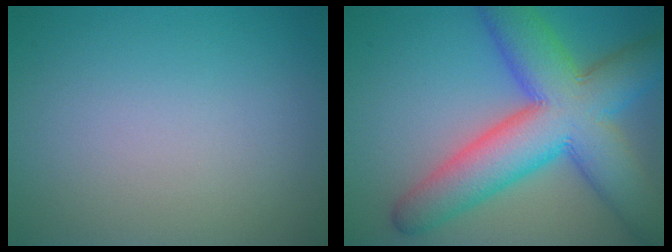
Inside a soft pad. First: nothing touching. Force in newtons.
{"total": 12.2, "press": 12.2, "slide": 0.3}